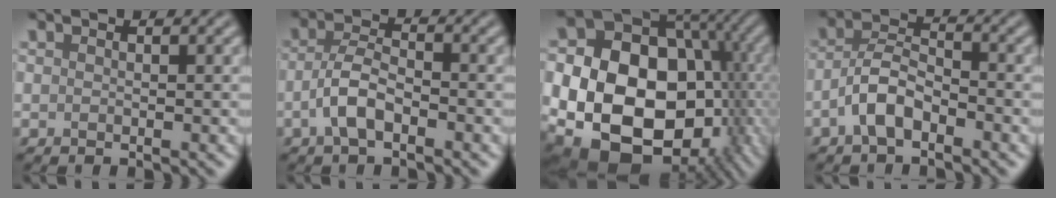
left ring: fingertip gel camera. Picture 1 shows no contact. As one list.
[{"total": 3.5, "force": [-1.5, 1.5, 2.8], "torque": [-0.057, 0.006, -0.038]}, {"total": 21.3, "force": [-3.6, 16.5, 12.9], "torque": [-0.201, -0.027, -0.065]}, {"total": 4.0, "force": [-2.1, 1.9, 2.8], "torque": [-0.052, 0.011, -0.048]}]